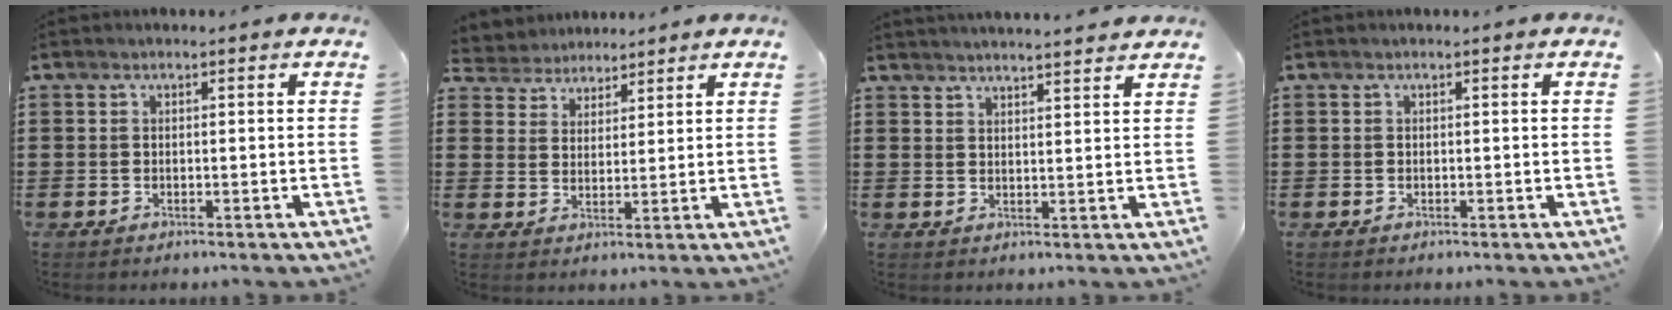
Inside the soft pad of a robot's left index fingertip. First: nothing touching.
{"total": 3.9, "force": [3.5, 1.6, -0.5], "torque": [-0.013, -0.009, 0.063]}
{"total": 2.7, "force": [2.6, -0.4, 0.3], "torque": [-0.013, -0.011, 0.048]}
{"total": 0.0}